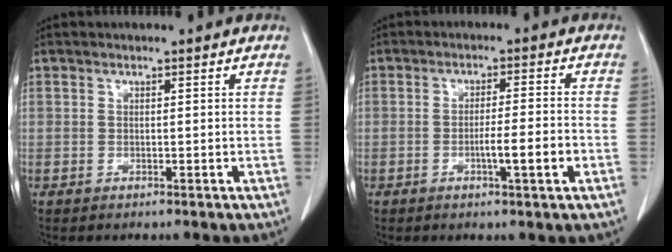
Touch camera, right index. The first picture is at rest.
{"total": 5.2, "force": [-1.7, 0.0, 4.9], "torque": [-0.073, -0.003, -0.026]}